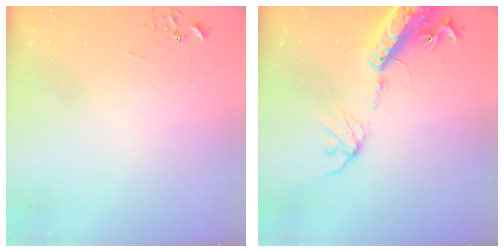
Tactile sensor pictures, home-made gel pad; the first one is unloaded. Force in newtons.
{"total": 17.9, "press": 17.4, "slide": 4.2}